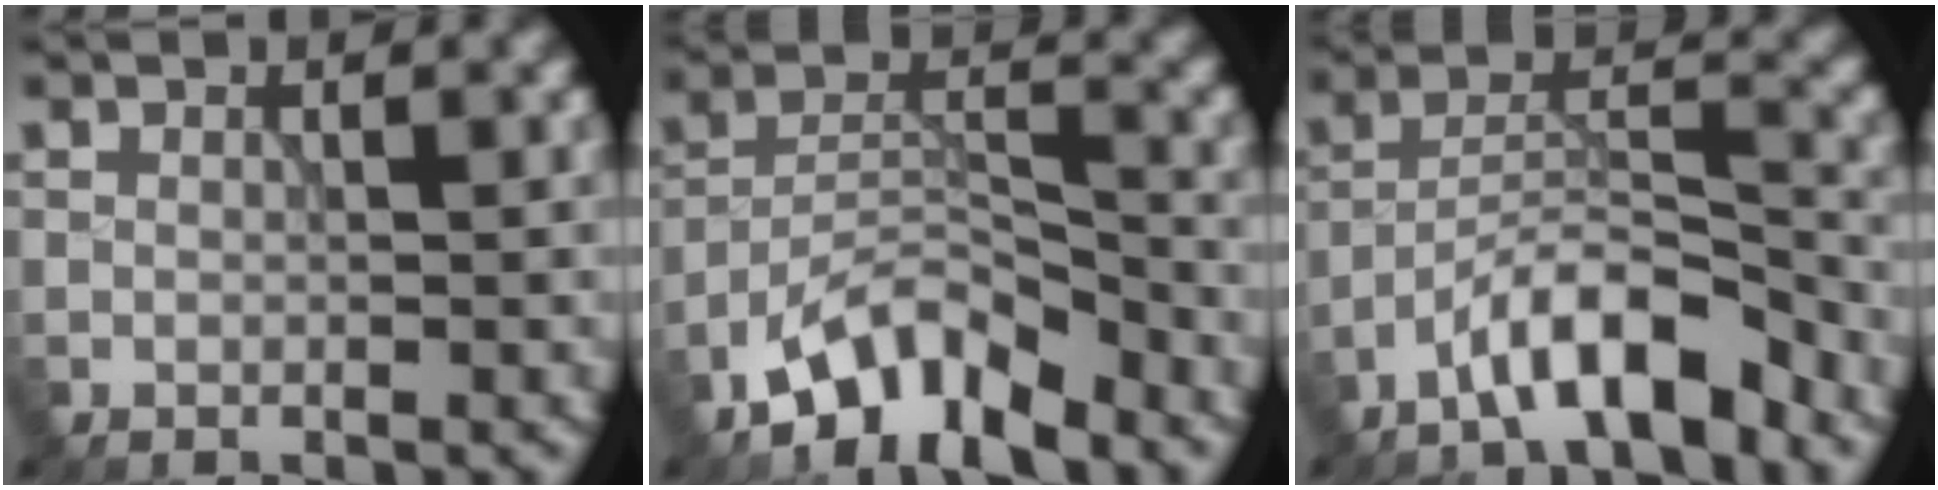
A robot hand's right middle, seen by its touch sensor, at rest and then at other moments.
{"total": 7.3, "force": [-5.5, 2.4, 4.2], "torque": [-0.070, 0.005, -0.106]}
{"total": 6.6, "force": [-4.7, 1.5, 4.2], "torque": [-0.070, 0.012, -0.086]}